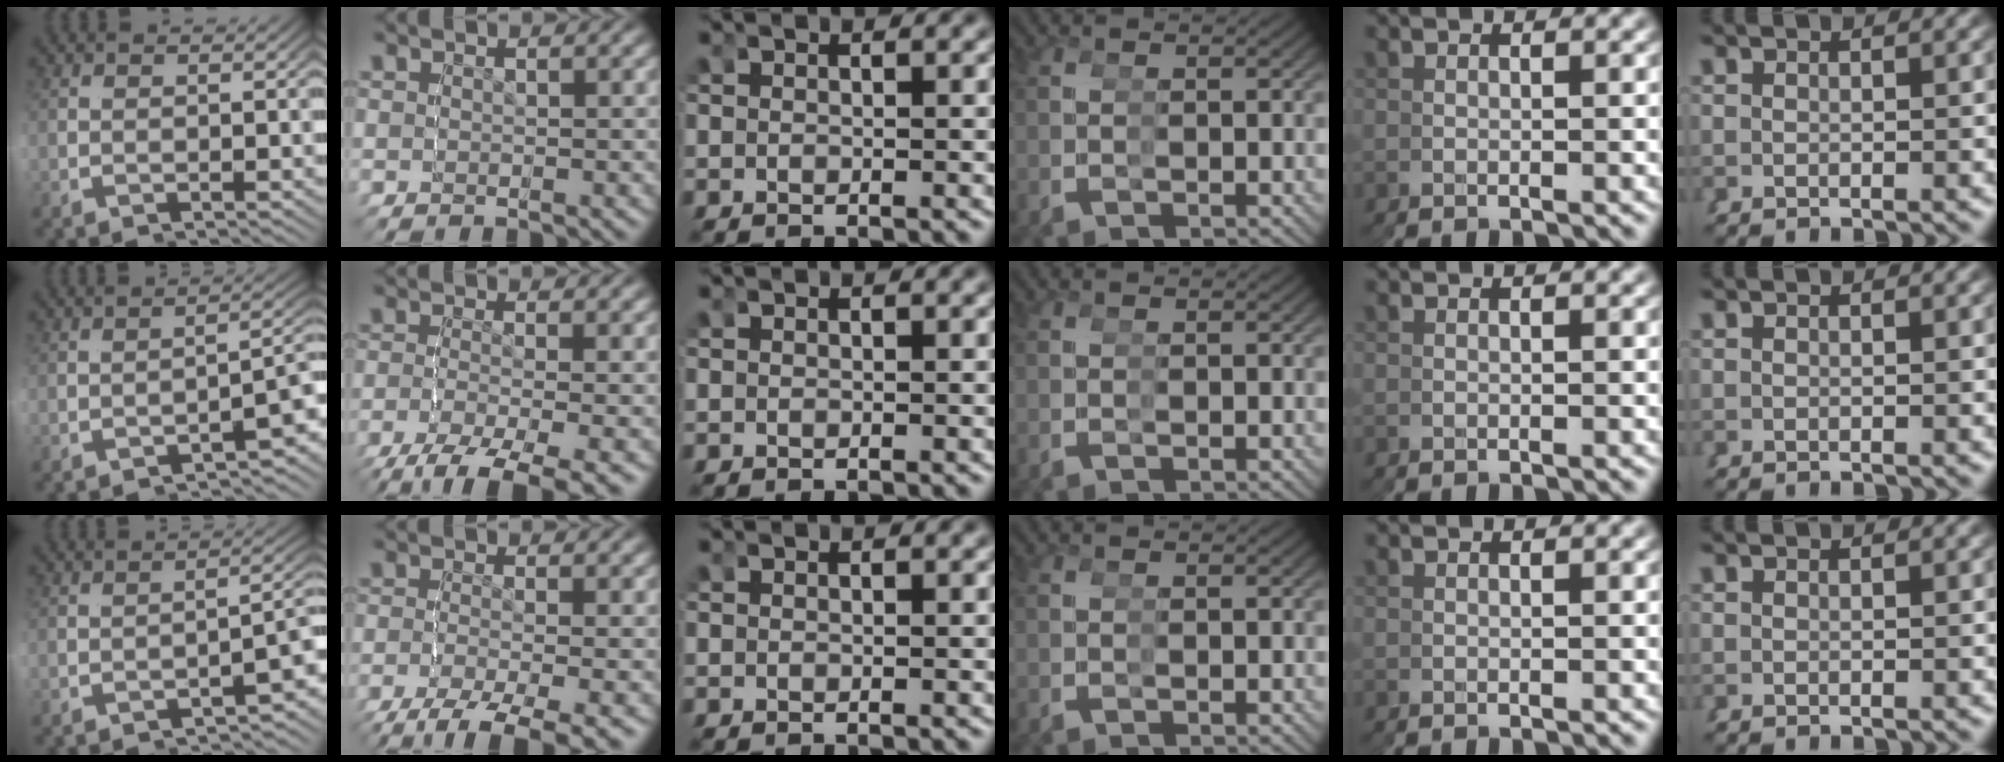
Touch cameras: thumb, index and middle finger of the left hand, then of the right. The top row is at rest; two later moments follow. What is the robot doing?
{"motion": "grasp_and_lifting", "object": "condiment"}